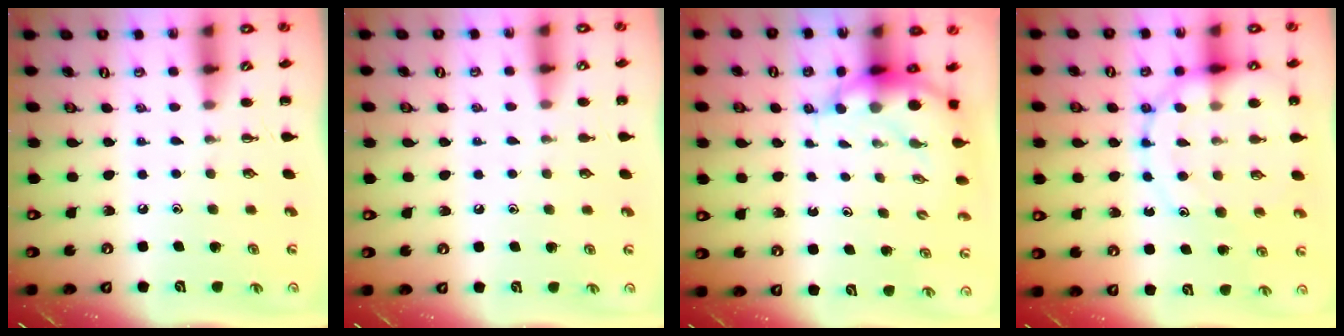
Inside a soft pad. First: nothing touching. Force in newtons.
{"total": 3.1, "press": 3.0, "slide": 1.0}
{"total": 6.2, "press": 6.0, "slide": 1.2}
{"total": 14.1, "press": 13.9, "slide": 2.4}